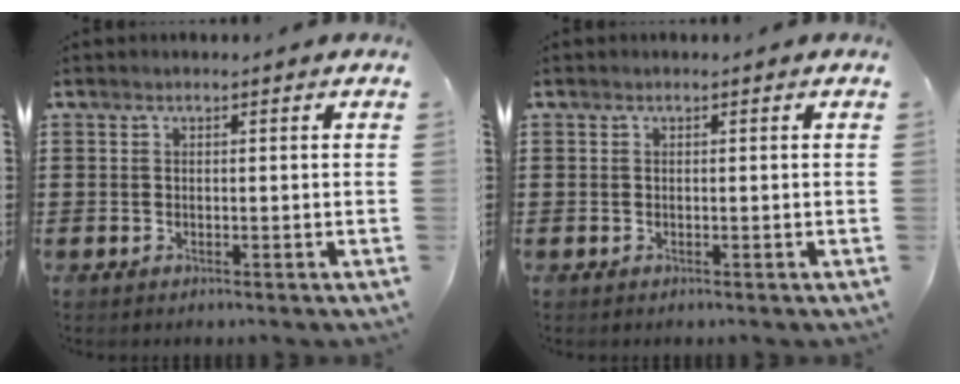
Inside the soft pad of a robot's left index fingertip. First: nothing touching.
{"total": 0.0}